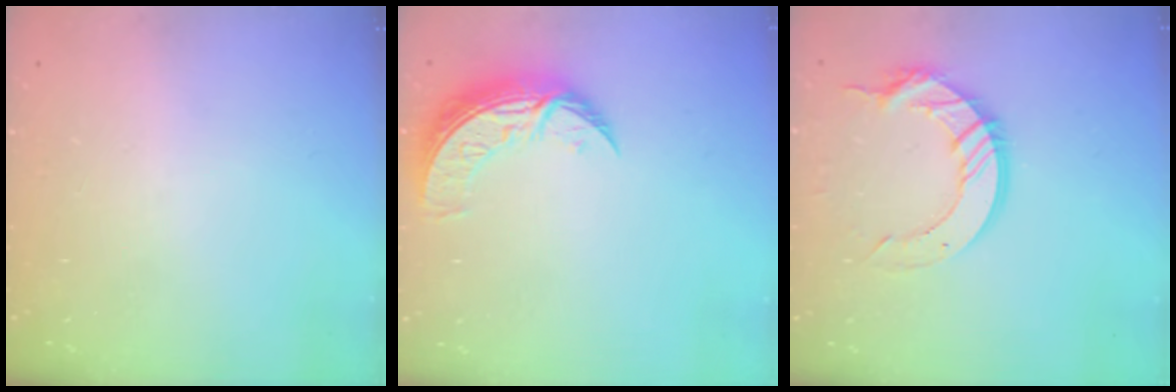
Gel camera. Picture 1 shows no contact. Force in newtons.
{"total": 9.1, "press": 9.0, "slide": 0.8}
{"total": 12.6, "press": 12.6, "slide": 1.2}